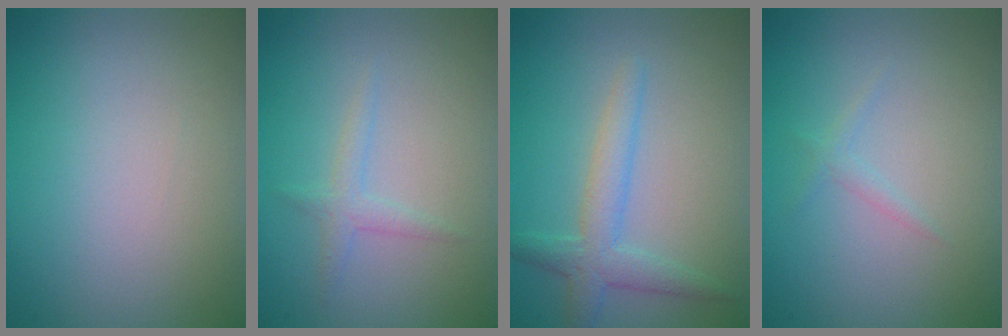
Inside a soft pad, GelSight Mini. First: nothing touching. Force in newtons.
{"total": 0.7, "press": 0.6, "slide": 0.1}
{"total": 3.0, "press": 3.0, "slide": 0.0}
{"total": 0.7, "press": 0.7, "slide": 0.1}